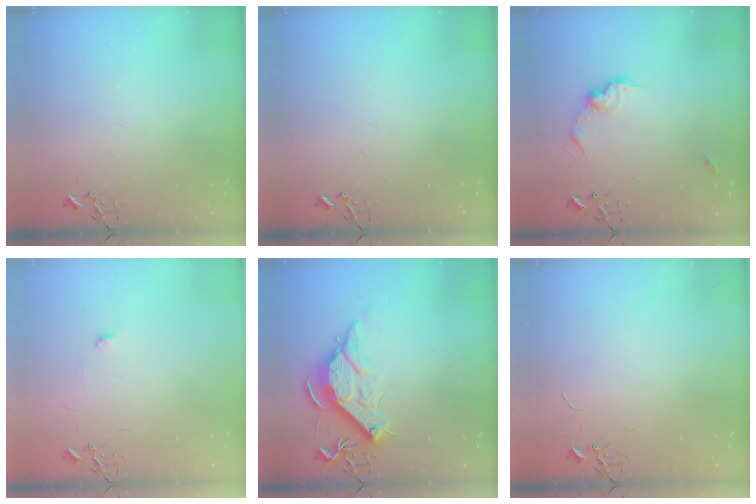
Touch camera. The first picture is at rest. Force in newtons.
{"total": 0.0}
{"total": 9.4, "press": 9.4, "slide": 0.5}
{"total": 4.4, "press": 4.3, "slide": 0.5}
{"total": 12.5, "press": 12.5, "slide": 1.1}
{"total": 0.8, "press": 0.8, "slide": 0.2}